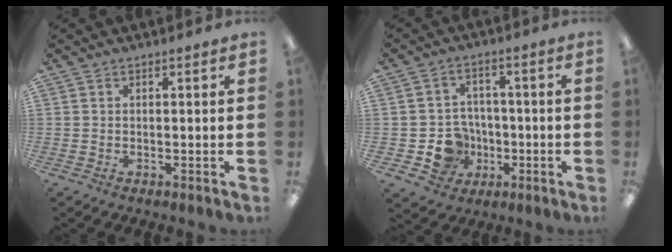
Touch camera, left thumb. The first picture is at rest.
{"total": 9.1, "force": [-2.7, 8.1, 3.2], "torque": [-0.078, 0.022, -0.041]}